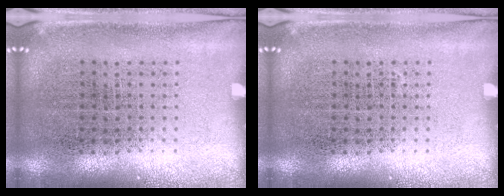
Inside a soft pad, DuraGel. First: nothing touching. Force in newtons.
{"total": 0.0}